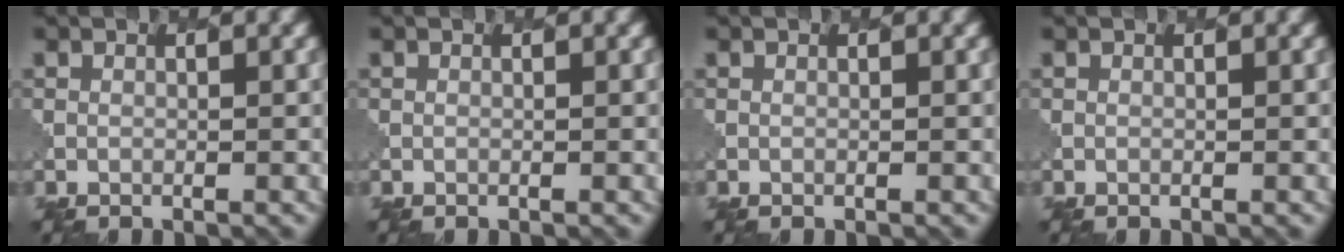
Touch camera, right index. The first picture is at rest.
{"total": 0.0}
{"total": 0.0}
{"total": 0.0}